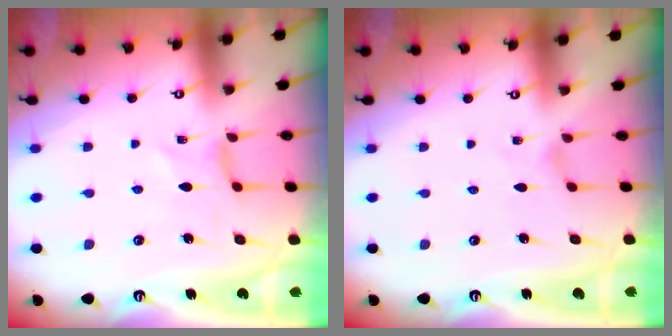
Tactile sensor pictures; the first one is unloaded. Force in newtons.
{"total": 0.0}